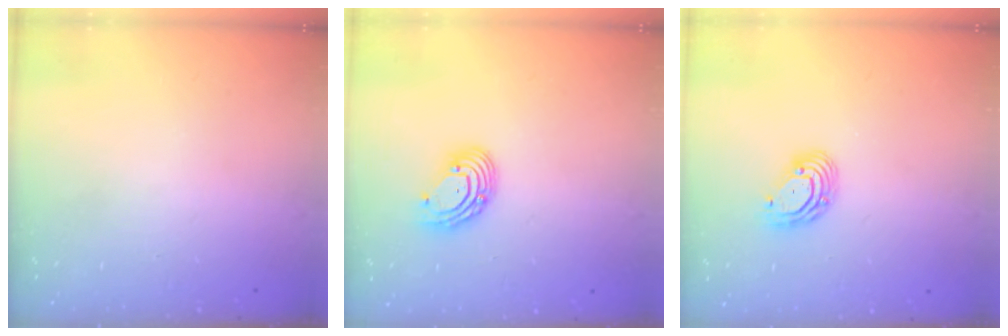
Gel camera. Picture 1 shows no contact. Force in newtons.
{"total": 7.3, "press": 7.3, "slide": 0.8}
{"total": 6.5, "press": 6.5, "slide": 1.1}